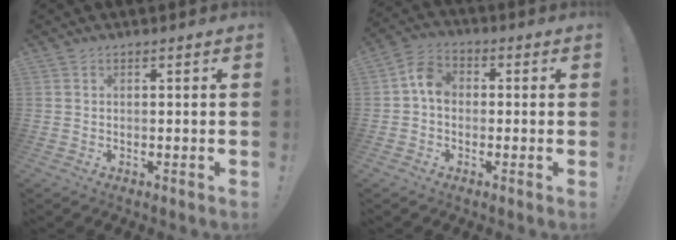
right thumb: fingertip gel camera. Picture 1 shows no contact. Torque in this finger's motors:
{"motor_torque": [1.27, 1.09, 0.81, -0.95, 0.00]}